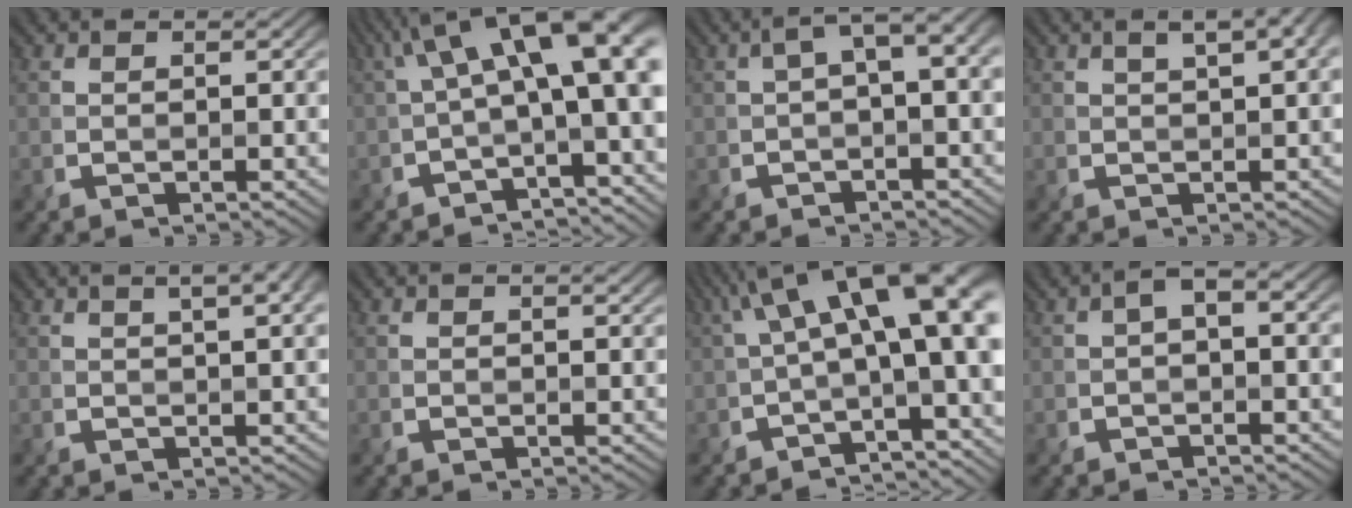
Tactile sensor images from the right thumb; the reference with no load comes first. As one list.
[{"total": 12.3, "force": [2.0, 4.5, 11.3], "torque": [-0.174, 0.010, 0.034]}, {"total": 3.7, "force": [0.4, 1.0, 3.6], "torque": [-0.057, 0.010, 0.003]}, {"total": 4.7, "force": [2.1, 1.4, 4.0], "torque": [-0.058, 0.016, 0.025]}, {"total": 5.3, "force": [2.6, 1.6, 4.4], "torque": [-0.056, 0.016, 0.019]}, {"total": 0.8, "force": [0.6, 0.1, 0.5], "torque": [-0.010, -0.001, 0.010]}, {"total": 13.5, "force": [1.8, 4.9, 12.4], "torque": [-0.191, 0.013, 0.032]}, {"total": 2.5, "force": [0.1, 1.1, 2.2], "torque": [-0.041, 0.010, -0.003]}]